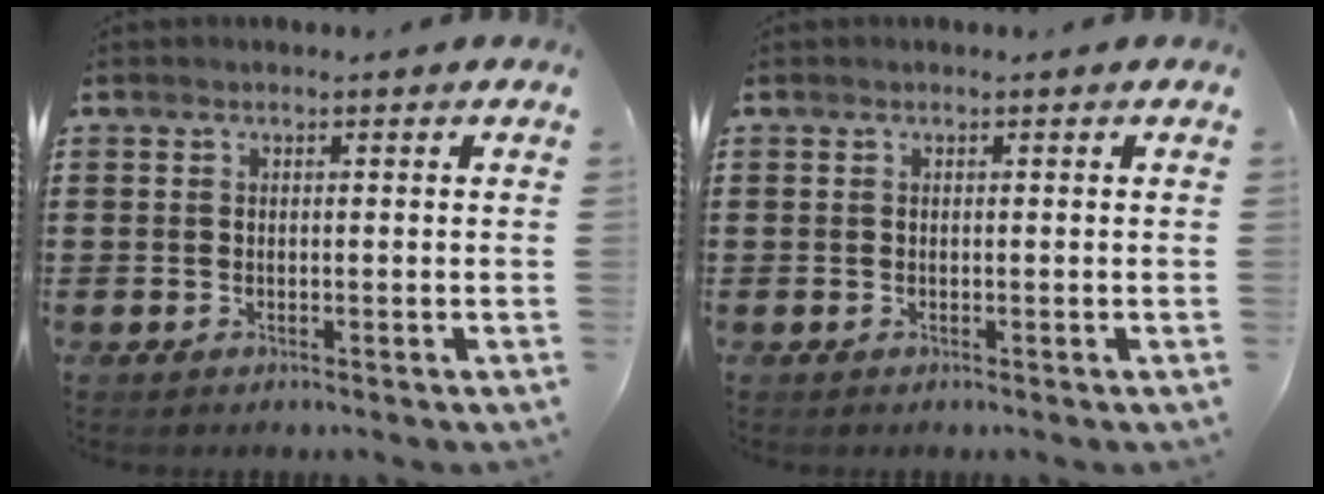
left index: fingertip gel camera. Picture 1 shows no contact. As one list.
[{"total": 0.0}]